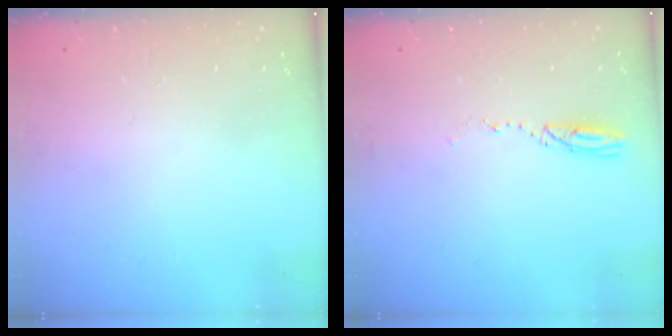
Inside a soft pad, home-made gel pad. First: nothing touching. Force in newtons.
{"total": 3.3, "press": 3.3, "slide": 0.4}